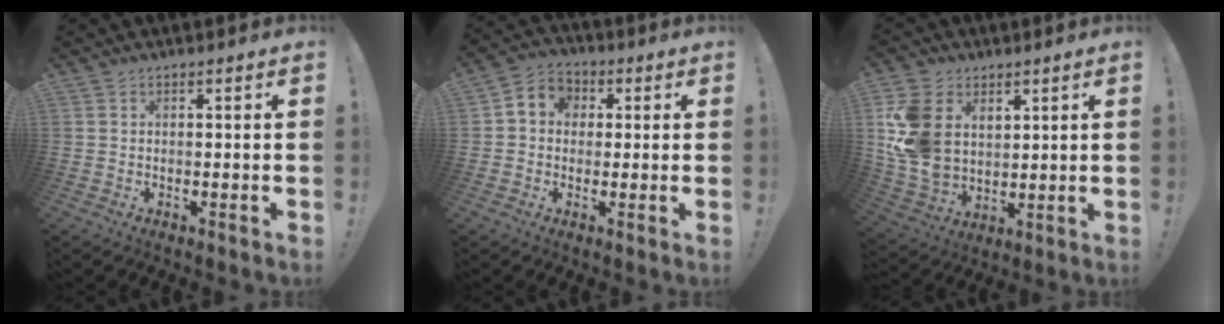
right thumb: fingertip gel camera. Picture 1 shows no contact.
{"total": 6.0, "force": [0.0, 5.5, 2.2], "torque": [-0.032, 0.011, 0.004]}
{"total": 16.7, "force": [4.8, 12.9, 9.4], "torque": [-0.207, -0.027, 0.093]}